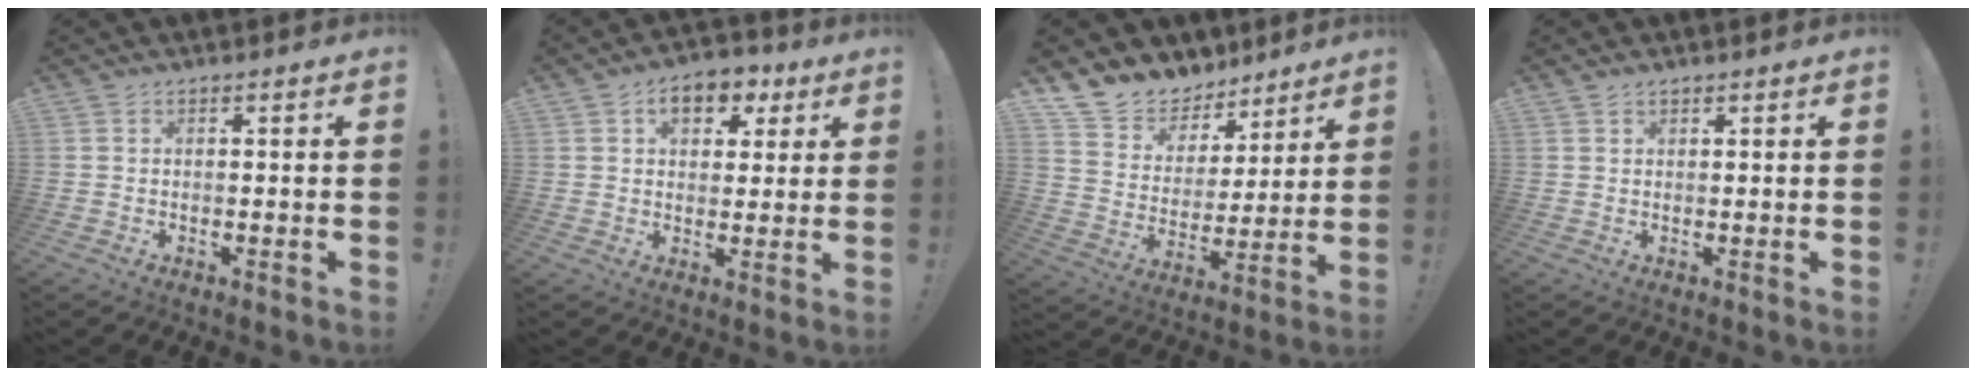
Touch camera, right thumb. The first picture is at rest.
{"total": 8.8, "force": [3.9, 5.8, 5.3], "torque": [-0.064, -0.014, 0.068]}
{"total": 10.9, "force": [8.5, 6.7, 1.4], "torque": [-0.040, -0.070, 0.162]}
{"total": 1.0, "force": [0.9, 0.5, 0.1], "torque": [0.000, -0.001, 0.018]}